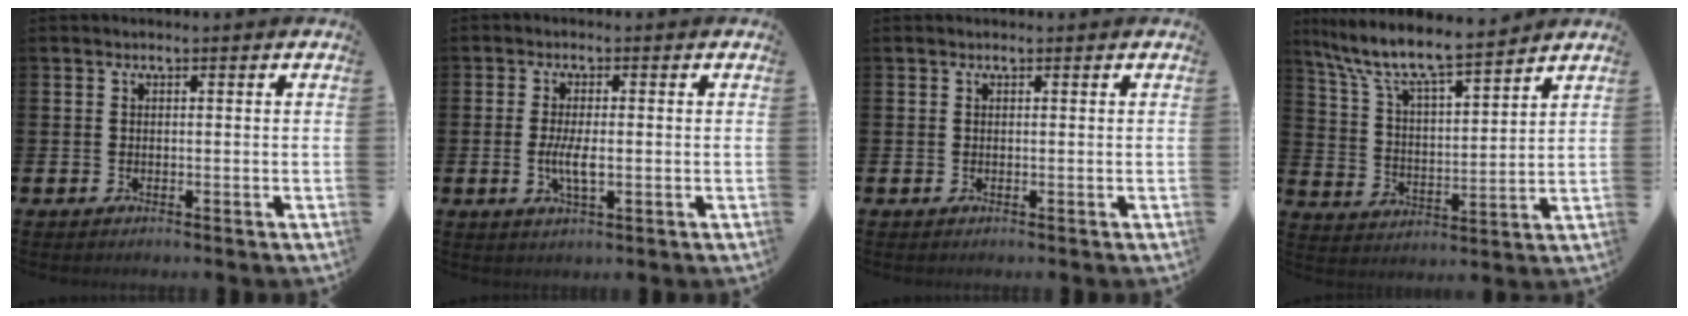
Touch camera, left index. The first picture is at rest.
{"total": 3.8, "force": [-0.4, 1.3, 3.5], "torque": [-0.067, -0.002, -0.012]}
{"total": 0.0}
{"total": 9.1, "force": [8.4, 0.9, 3.4], "torque": [-0.107, -0.059, 0.144]}